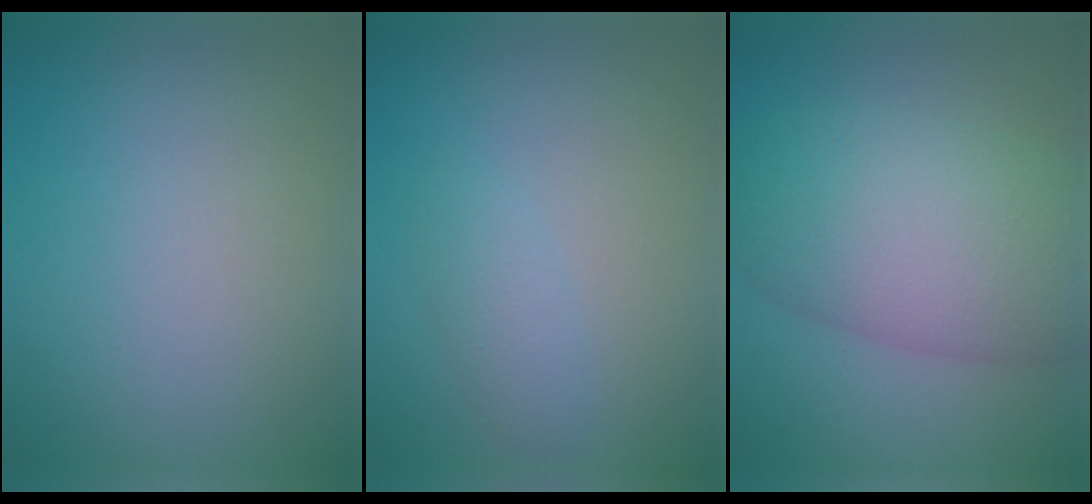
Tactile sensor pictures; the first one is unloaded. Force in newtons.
{"total": 1.5, "press": 1.5, "slide": 0.1}
{"total": 10.1, "press": 10.1, "slide": 0.3}